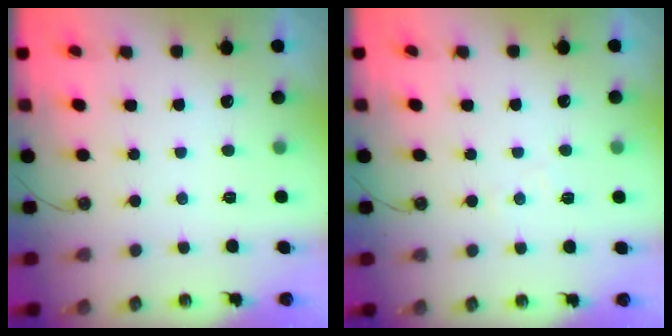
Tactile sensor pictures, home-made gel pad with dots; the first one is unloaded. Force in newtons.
{"total": 4.7, "press": 4.6, "slide": 0.7}